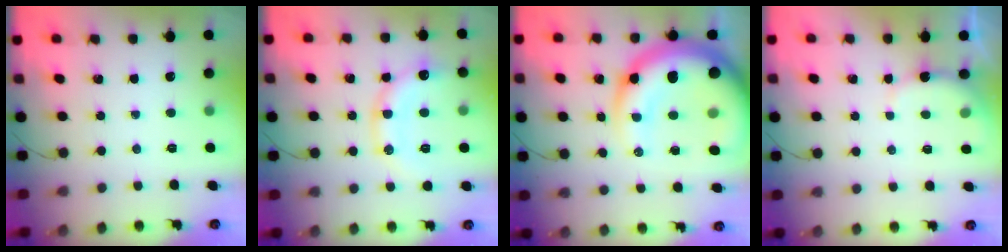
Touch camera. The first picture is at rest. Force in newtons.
{"total": 12.1, "press": 12.0, "slide": 1.6}
{"total": 23.7, "press": 23.1, "slide": 5.1}
{"total": 3.4, "press": 3.3, "slide": 0.8}